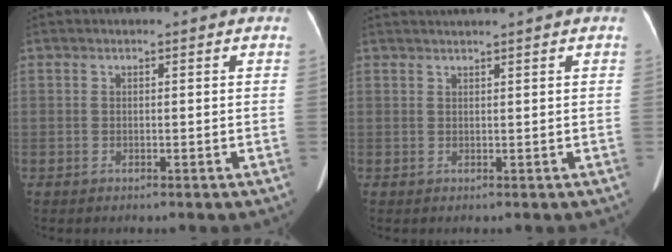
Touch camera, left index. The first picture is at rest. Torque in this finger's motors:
{"motor_torque": [0.02, -0.10, 0.01, 0.04]}